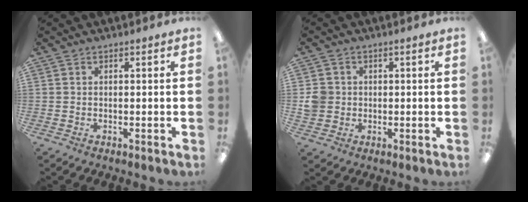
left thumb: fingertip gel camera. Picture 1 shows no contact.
{"total": 4.1, "force": [0.1, 3.9, 1.1], "torque": [-0.017, 0.006, 0.001]}